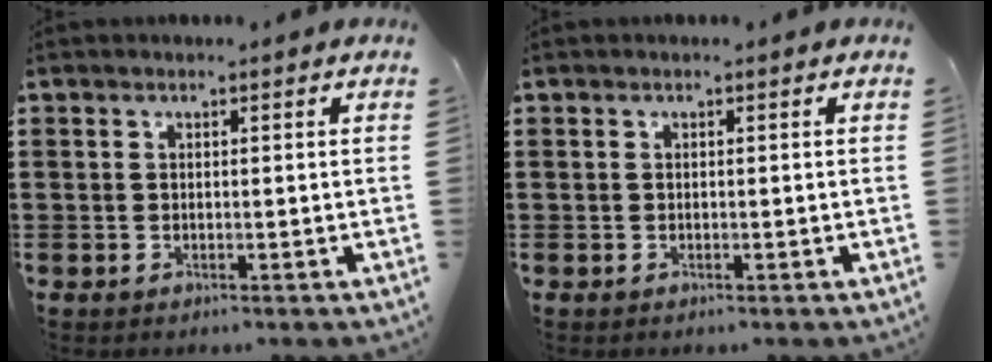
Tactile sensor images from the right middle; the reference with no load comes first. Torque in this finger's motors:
{"motor_torque": [-0.29, -0.14, -0.01, -0.01]}